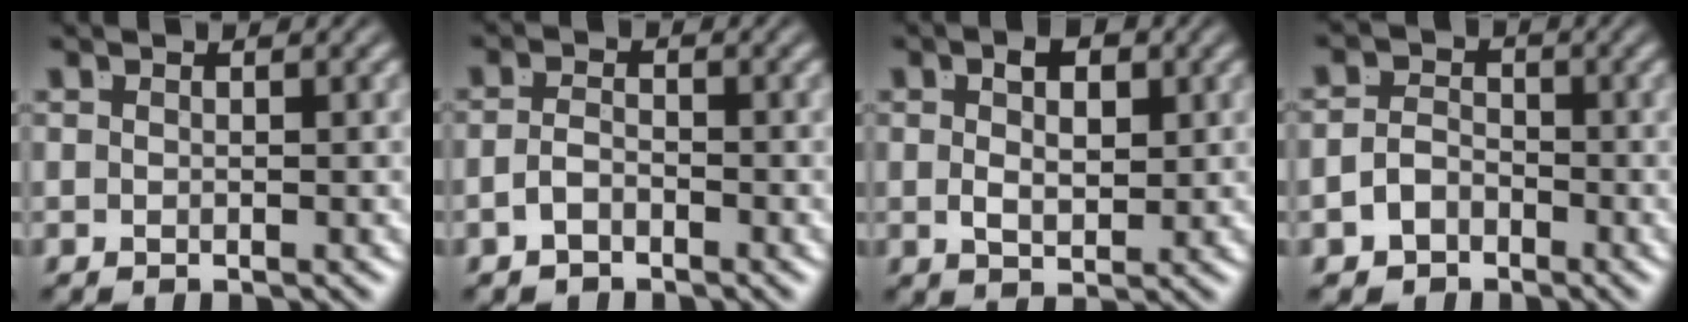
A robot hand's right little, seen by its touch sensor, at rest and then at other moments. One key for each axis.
{"total": 1.7, "fx": -1.6, "fy": 0.3, "fz": 0.7, "tx": -0.015, "ty": -0.013, "tz": -0.020}
{"total": 2.8, "fx": 0.7, "fy": 1.1, "fz": 2.5, "tx": -0.033, "ty": -0.012, "tz": 0.019}
{"total": 5.1, "fx": -2.3, "fy": 4.4, "fz": 1.0, "tx": -0.021, "ty": -0.022, "tz": -0.041}